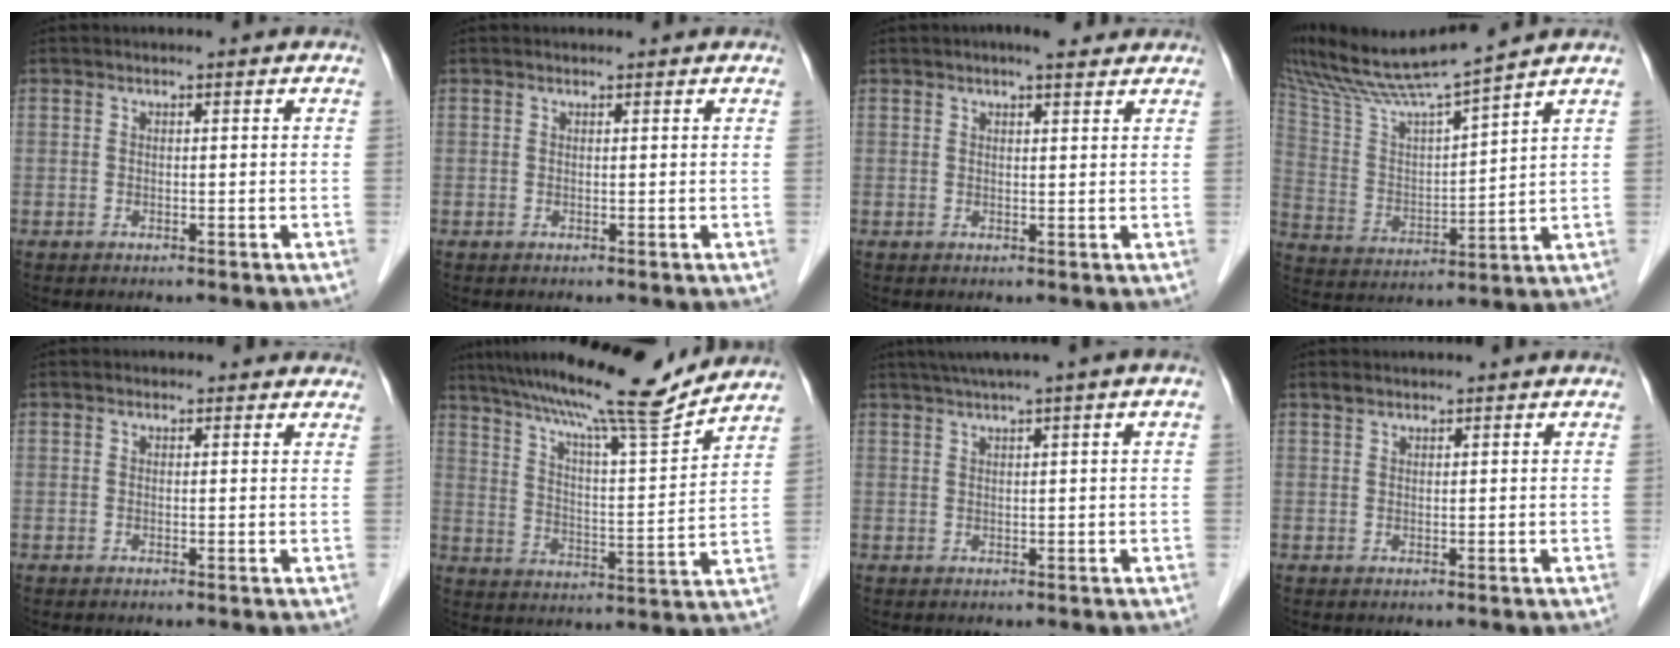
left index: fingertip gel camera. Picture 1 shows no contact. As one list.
[{"total": 0.8, "force": [0.8, 0.1, 0.3], "torque": [-0.010, 0.012, 0.014]}, {"total": 4.4, "force": [3.4, 1.0, 2.5], "torque": [-0.035, 0.019, 0.047]}, {"total": 11.7, "force": [10.8, -1.8, 4.1], "torque": [-0.089, 0.002, 0.207]}, {"total": 2.3, "force": [1.9, 1.1, 0.5], "torque": [-0.002, 0.009, 0.013]}, {"total": 17.4, "force": [15.3, -0.4, 8.4], "torque": [-0.142, -0.003, 0.235]}, {"total": 5.6, "force": [3.4, -0.8, 4.5], "torque": [-0.074, 0.026, 0.056]}, {"total": 1.0, "force": [1.0, 0.1, 0.3], "torque": [-0.010, 0.008, 0.024]}]